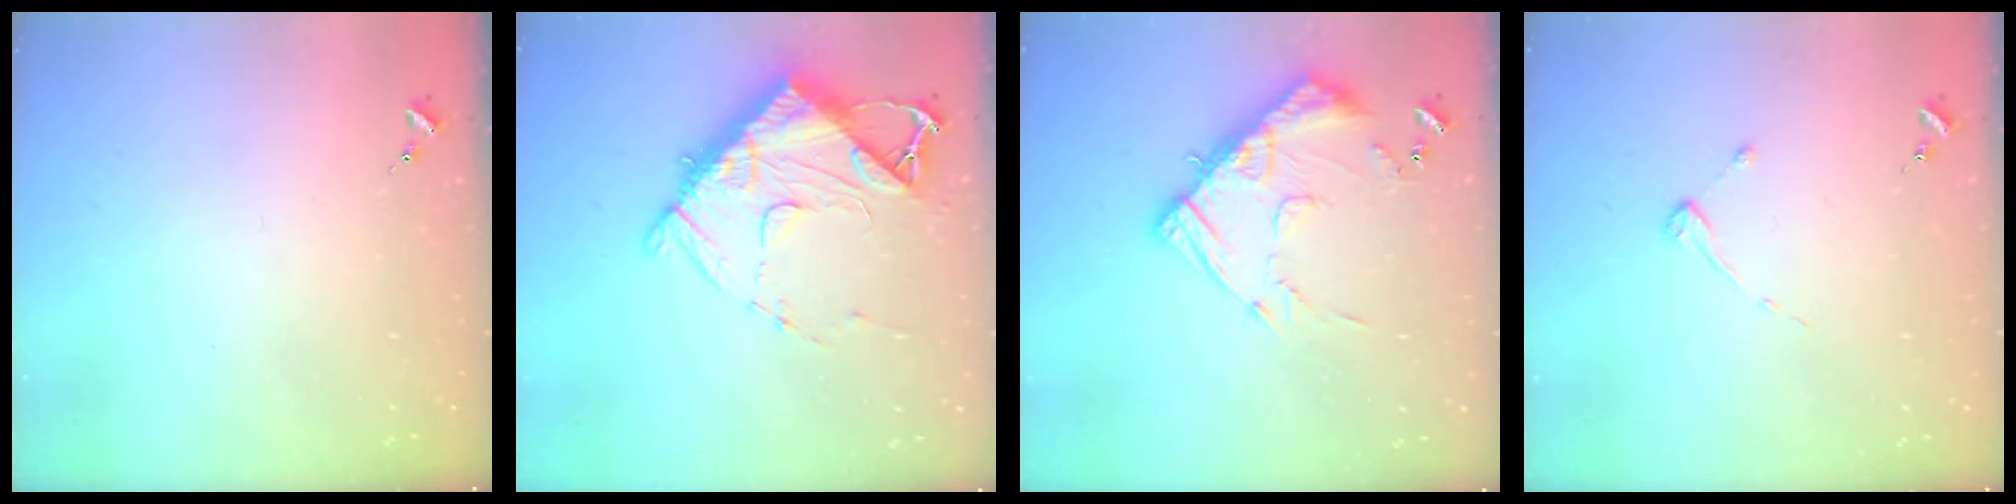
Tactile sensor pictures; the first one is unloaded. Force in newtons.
{"total": 13.6, "press": 13.6, "slide": 0.8}
{"total": 14.2, "press": 14.2, "slide": 1.2}
{"total": 2.7, "press": 2.7, "slide": 0.3}